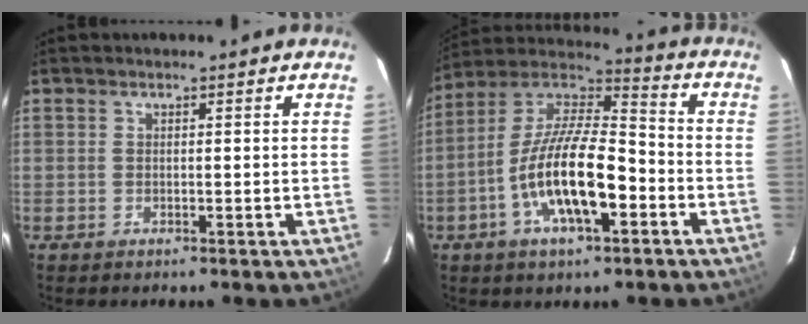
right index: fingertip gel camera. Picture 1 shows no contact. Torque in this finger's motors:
{"motor_torque": [1.10, -0.71, 1.05, 0.21]}